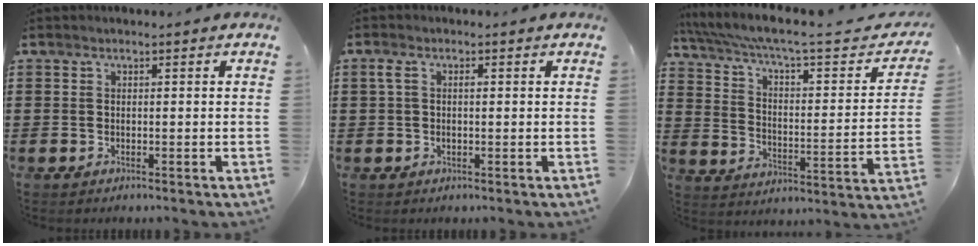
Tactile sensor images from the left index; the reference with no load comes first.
{"total": 1.9, "force": [0.2, 0.8, 1.7], "torque": [-0.041, 0.000, -0.001]}
{"total": 6.2, "force": [4.3, 0.9, 4.3], "torque": [-0.103, -0.033, 0.065]}